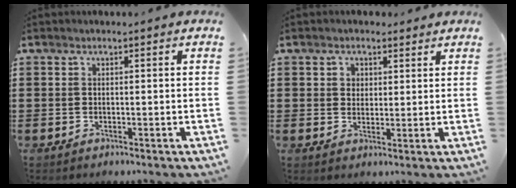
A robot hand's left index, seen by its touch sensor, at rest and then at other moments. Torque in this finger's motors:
{"motor_torque": [0.99, -0.96, 0.22, 0.05]}